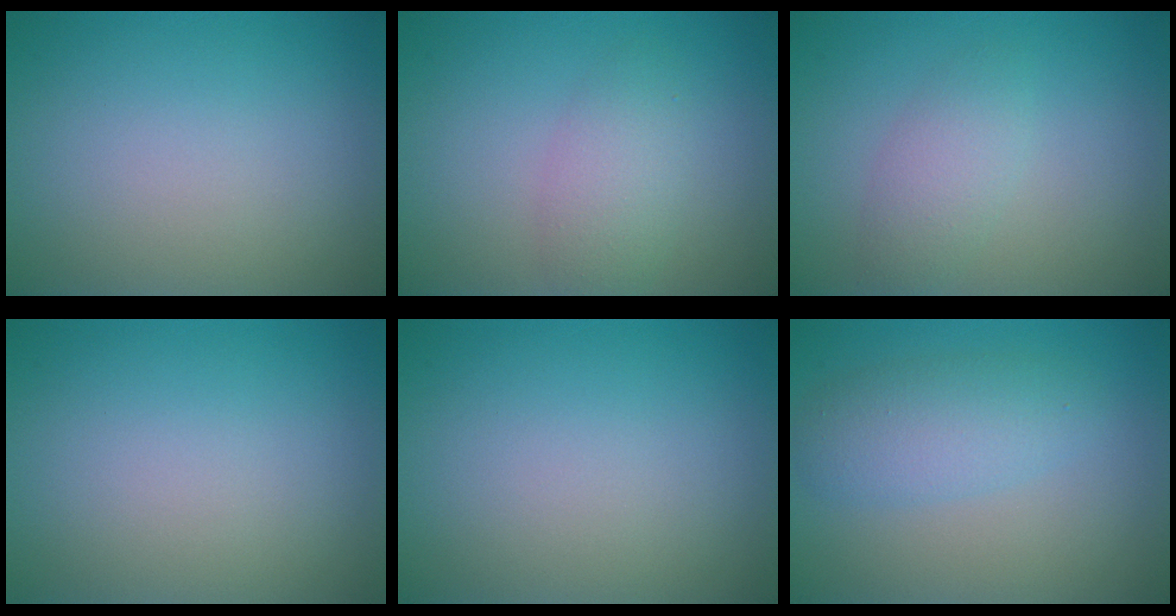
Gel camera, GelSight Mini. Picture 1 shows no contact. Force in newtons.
{"total": 1.9, "press": 1.9, "slide": 0.1}
{"total": 2.3, "press": 2.3, "slide": 0.2}
{"total": 0.0}
{"total": 0.0}
{"total": 3.5, "press": 3.5, "slide": 0.2}